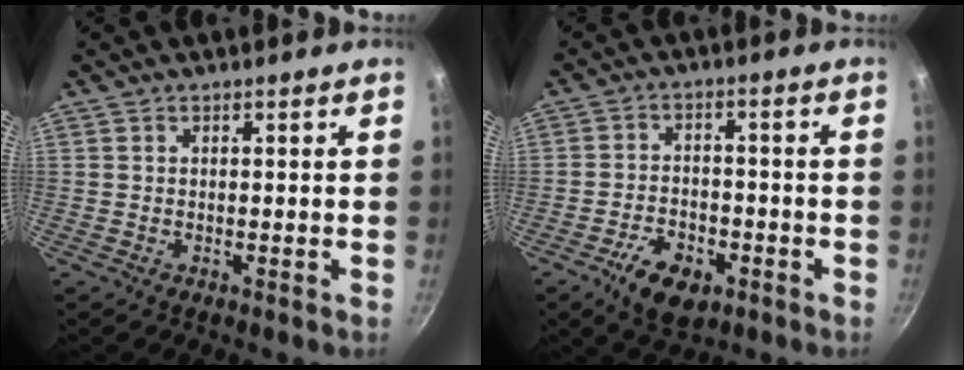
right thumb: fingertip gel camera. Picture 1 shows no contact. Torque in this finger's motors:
{"motor_torque": [0.89, 1.19, 0.78, -0.37, 0.01]}